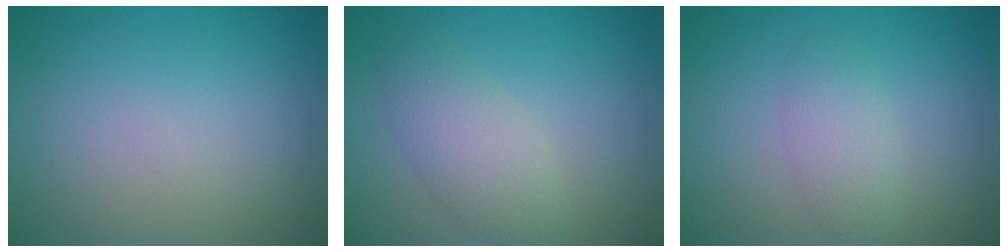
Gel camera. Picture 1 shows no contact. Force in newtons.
{"total": 3.3, "press": 3.3, "slide": 0.3}
{"total": 1.5, "press": 1.5, "slide": 0.0}